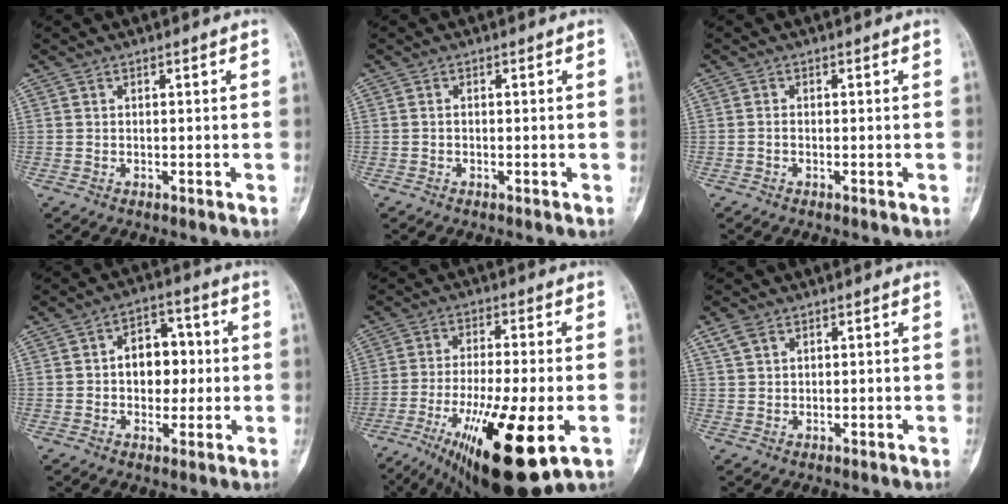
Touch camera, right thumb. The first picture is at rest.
{"total": 0.5, "force": [-0.2, 0.3, 0.4], "torque": [-0.006, 0.001, -0.007]}
{"total": 0.7, "force": [-0.3, 0.4, 0.4], "torque": [-0.007, 0.001, -0.009]}
{"total": 9.3, "force": [0.5, 6.6, 6.5], "torque": [-0.049, 0.017, 0.004]}
{"total": 20.4, "force": [-7.8, 5.3, 18.1], "torque": [-0.306, -0.014, -0.116]}
{"total": 3.0, "force": [1.8, 1.8, 1.6], "torque": [-0.035, 0.004, 0.042]}